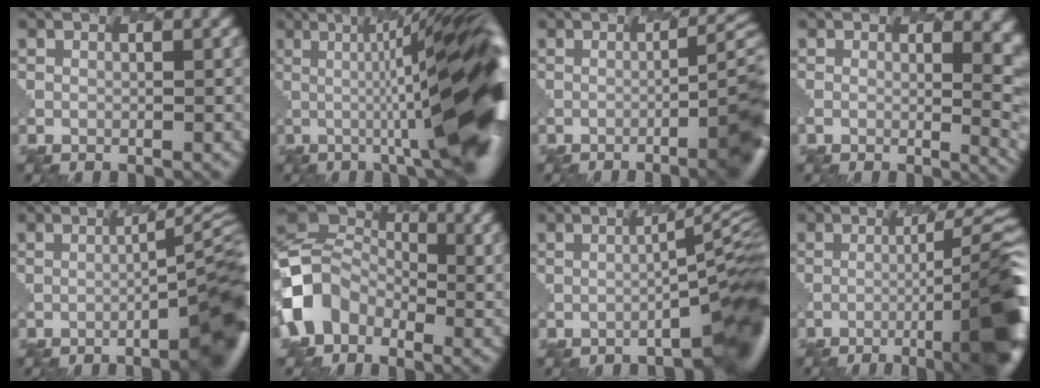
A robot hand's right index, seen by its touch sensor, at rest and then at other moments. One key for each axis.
{"total": 15.5, "fx": 0.7, "fy": 3.0, "fz": 15.2, "tx": -0.171, "ty": 0.029, "tz": 0.002}
{"total": 7.9, "fx": -2.8, "fy": 1.7, "fz": 7.2, "tx": -0.067, "ty": 0.013, "tz": -0.047}
{"total": 6.0, "fx": 0.7, "fy": 2.5, "fz": 5.4, "tx": -0.020, "ty": 0.014, "tz": -0.008}
{"total": 7.7, "fx": -3.1, "fy": 1.2, "fz": 6.9, "tx": -0.072, "ty": 0.017, "tz": -0.054}
{"total": 4.3, "fx": -1.8, "fy": 3.9, "fz": 0.6, "tx": -0.039, "ty": 0.020, "tz": -0.081}
{"total": 6.9, "fx": -2.8, "fy": 1.1, "fz": 6.2, "tx": -0.055, "ty": 0.020, "tz": -0.053}
{"total": 10.4, "fx": -3.8, "fy": 1.7, "fz": 9.5, "tx": -0.101, "ty": 0.019, "tz": -0.070}